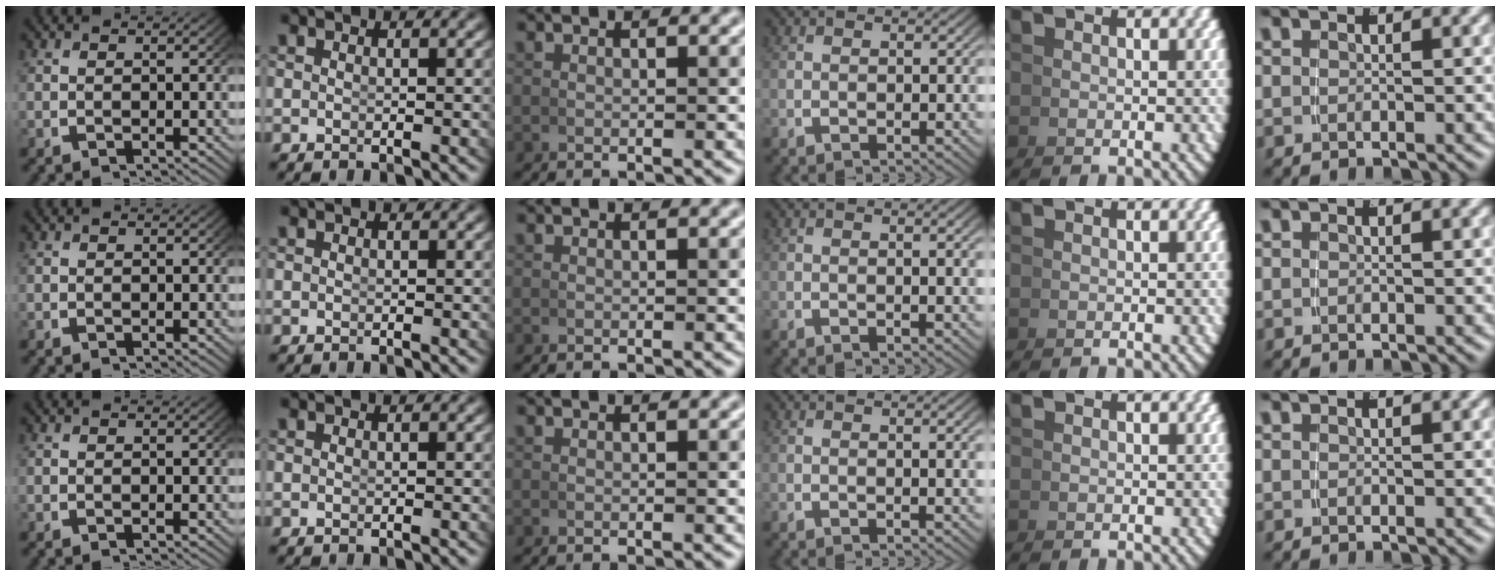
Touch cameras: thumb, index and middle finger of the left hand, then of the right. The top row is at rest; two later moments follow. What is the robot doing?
{"motion": "lift_and_place", "object": "dispenser bottle"}